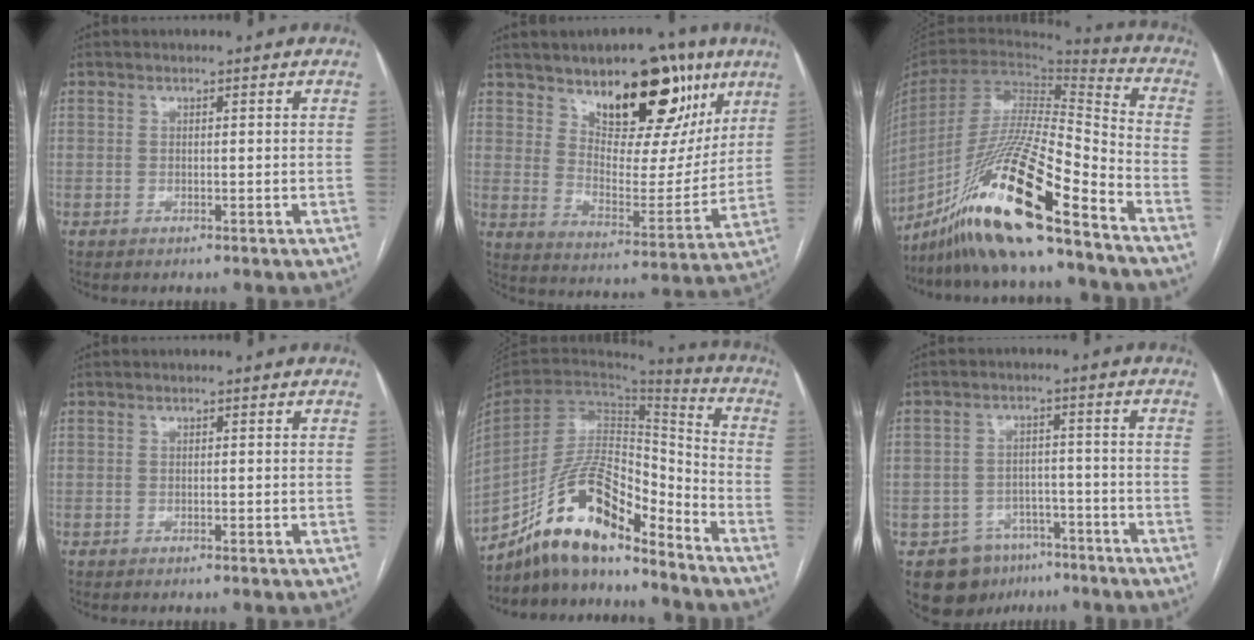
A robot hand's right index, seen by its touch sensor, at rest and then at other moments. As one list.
[{"total": 18.4, "force": [11.1, 8.0, 12.4], "torque": [-0.152, -0.002, 0.174]}, {"total": 22.7, "force": [-15.9, 1.0, 16.2], "torque": [-0.321, -0.037, -0.295]}, {"total": 0.0}, {"total": 15.8, "force": [-12.3, 4.2, 8.9], "torque": [-0.168, 0.028, -0.224]}, {"total": 8.7, "force": [-5.6, 6.5, 1.7], "torque": [-0.023, 0.018, -0.077]}]